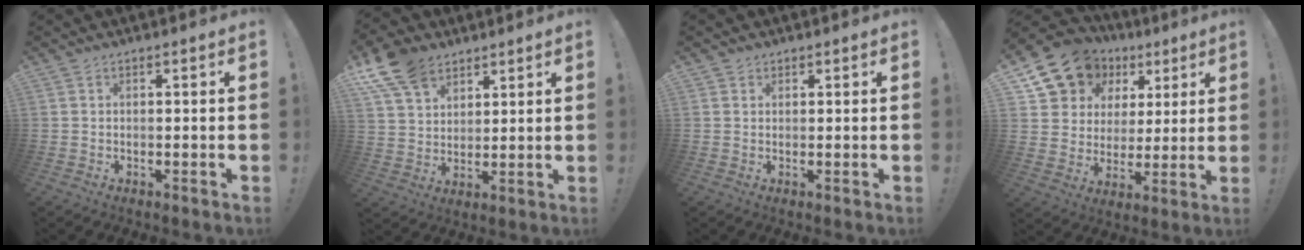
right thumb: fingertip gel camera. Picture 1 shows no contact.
{"total": 12.1, "force": [8.0, 7.6, 4.9], "torque": [-0.100, -0.038, 0.159]}
{"total": 1.2, "force": [0.8, 0.8, 0.2], "torque": [-0.003, -0.001, 0.016]}
{"total": 14.4, "force": [8.3, 11.0, 4.3], "torque": [-0.081, -0.045, 0.173]}